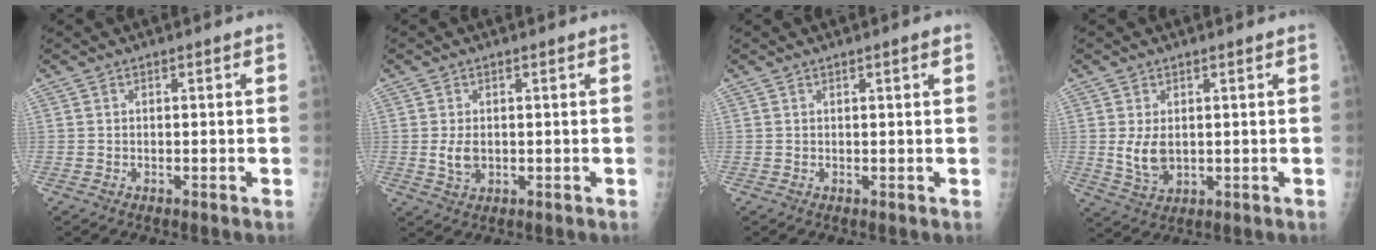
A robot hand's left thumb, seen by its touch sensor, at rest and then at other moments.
{"total": 3.2, "force": [0.1, 2.1, 2.4], "torque": [-0.045, -0.006, 0.007]}
{"total": 1.2, "force": [0.7, 0.0, 0.9], "torque": [-0.014, -0.002, 0.009]}
{"total": 5.0, "force": [0.6, 3.2, 3.8], "torque": [-0.064, -0.014, 0.021]}